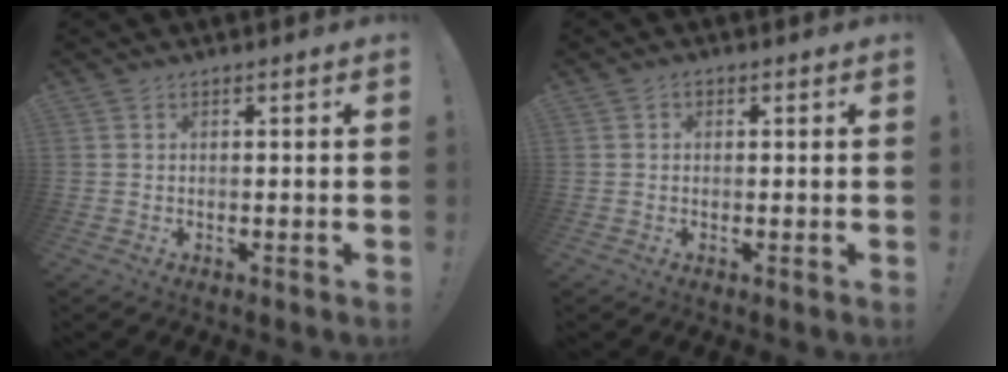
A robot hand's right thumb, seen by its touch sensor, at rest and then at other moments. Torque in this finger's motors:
{"motor_torque": [0.03, 0.19, 0.05, -0.08, 0.00]}